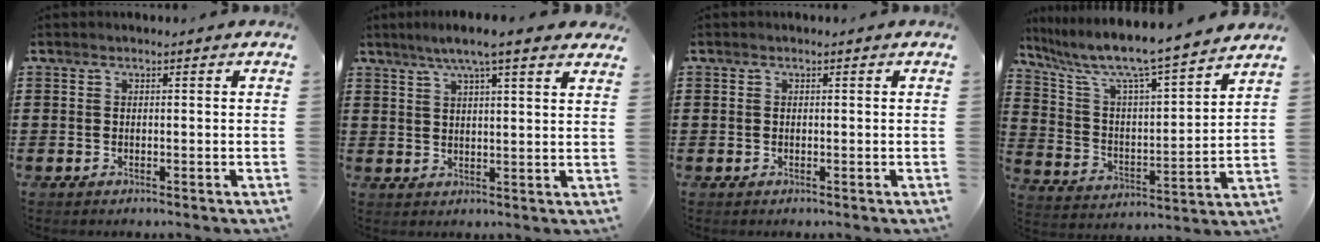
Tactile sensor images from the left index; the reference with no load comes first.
{"total": 6.1, "force": [4.6, 0.3, 4.0], "torque": [-0.087, -0.002, 0.079]}
{"total": 0.0}
{"total": 8.0, "force": [7.0, 0.1, 4.0], "torque": [-0.110, -0.057, 0.110]}